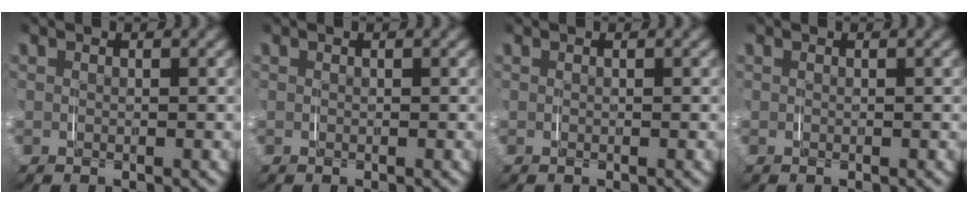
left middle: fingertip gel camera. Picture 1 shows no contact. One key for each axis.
{"total": 0.0}
{"total": 0.0}
{"total": 0.0}